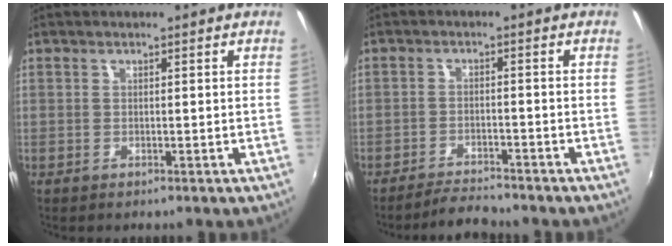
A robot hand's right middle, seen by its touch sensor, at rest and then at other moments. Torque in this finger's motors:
{"motor_torque": [0.26, -0.22, 0.17, 0.07]}